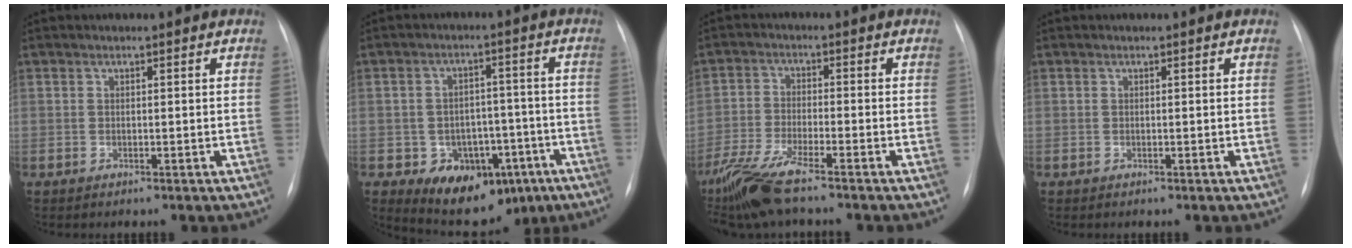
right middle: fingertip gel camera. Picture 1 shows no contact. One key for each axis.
{"total": 12.0, "fx": -6.1, "fy": 8.2, "fz": 6.3, "tx": -0.072, "ty": 0.026, "tz": -0.074}
{"total": 8.9, "fx": -7.0, "fy": 0.6, "fz": 5.5, "tx": -0.123, "ty": -0.025, "tz": -0.135}
{"total": 0.0}